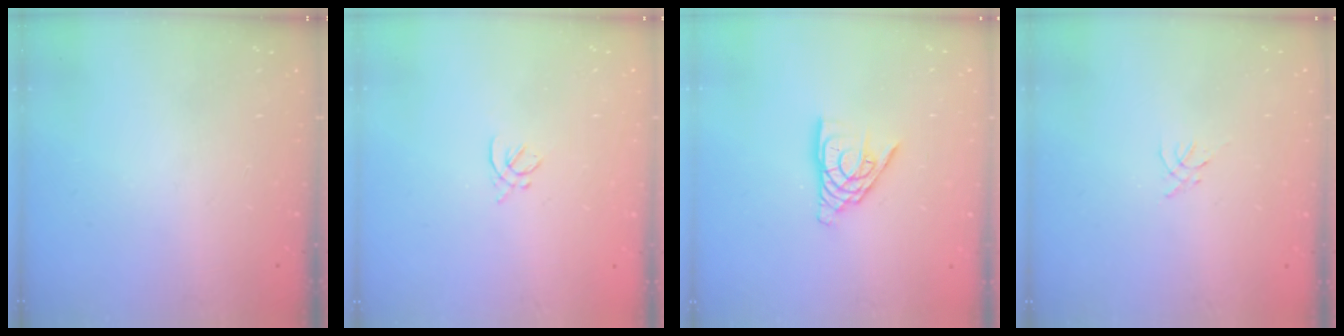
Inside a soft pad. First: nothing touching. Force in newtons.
{"total": 2.1, "press": 2.0, "slide": 0.7}
{"total": 11.4, "press": 11.4, "slide": 1.1}
{"total": 0.0}